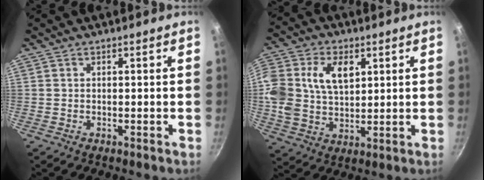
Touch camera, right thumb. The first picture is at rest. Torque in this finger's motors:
{"motor_torque": [0.58, 0.59, 0.98, 0.66, 0.16]}